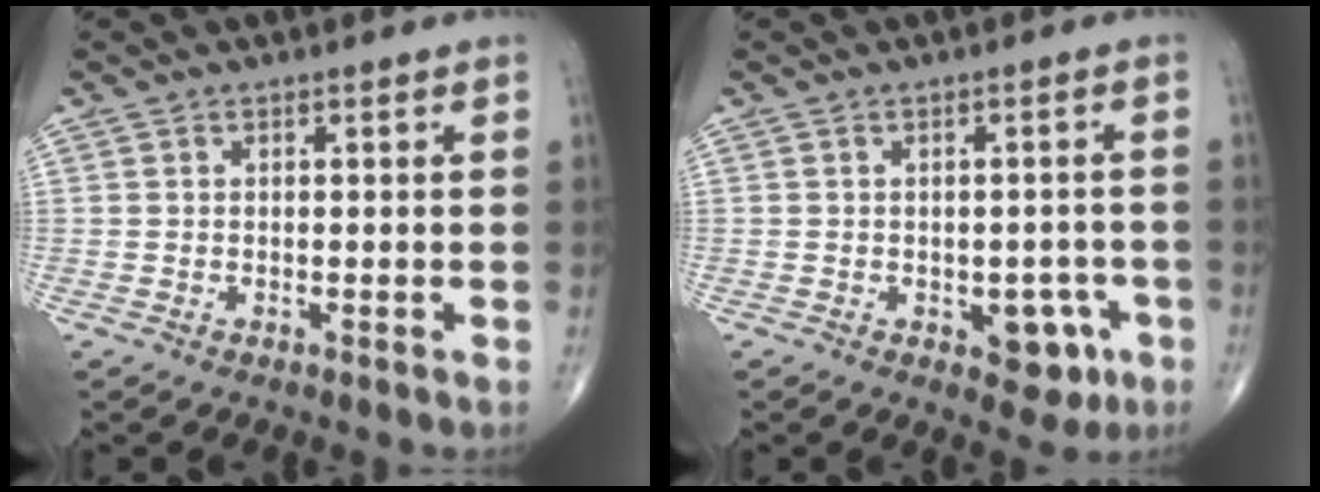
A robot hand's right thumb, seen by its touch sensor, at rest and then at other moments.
{"total": 6.1, "force": [-2.4, 3.6, 4.2], "torque": [-0.019, 0.010, -0.024]}